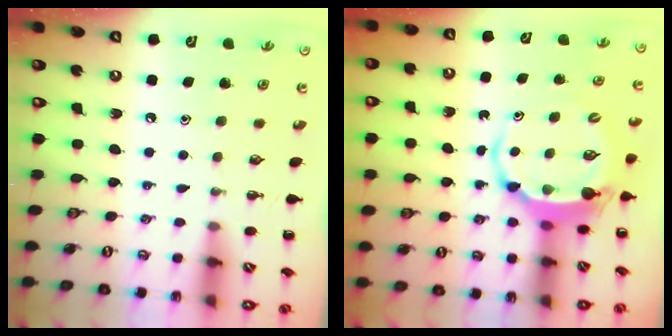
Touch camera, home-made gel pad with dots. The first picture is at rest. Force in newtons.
{"total": 5.7, "press": 5.7, "slide": 0.9}